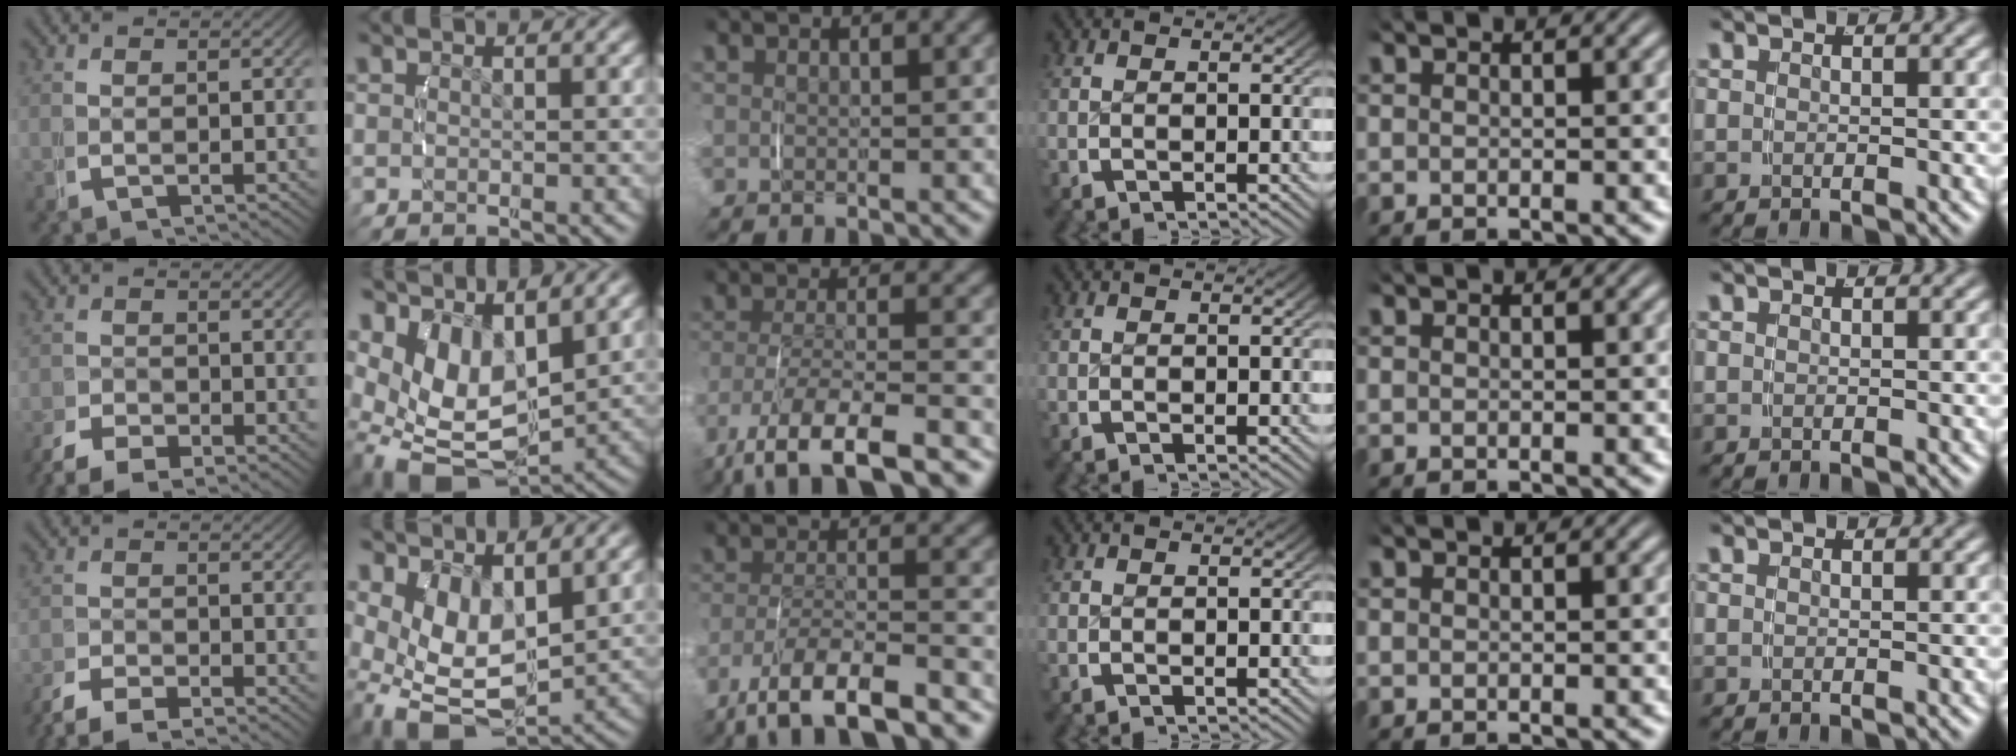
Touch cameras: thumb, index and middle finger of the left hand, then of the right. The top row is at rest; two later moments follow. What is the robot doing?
{"motion": "lift_and_place", "object": "toothpaste"}